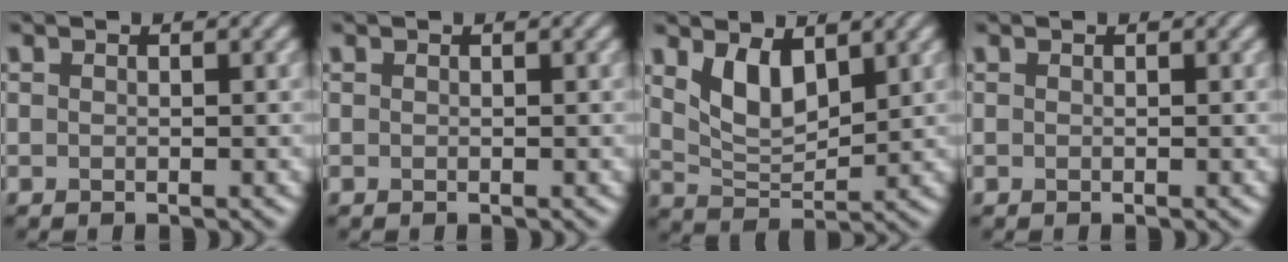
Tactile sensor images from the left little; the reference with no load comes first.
{"total": 0.0}
{"total": 4.3, "force": [2.1, 2.1, 3.1], "torque": [-0.066, -0.008, 0.045]}
{"total": 0.0}